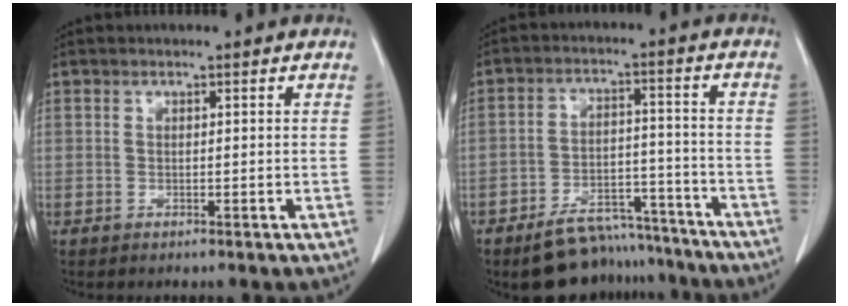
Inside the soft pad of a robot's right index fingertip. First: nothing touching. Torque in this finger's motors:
{"motor_torque": [0.78, -0.77, 0.30, 0.05]}